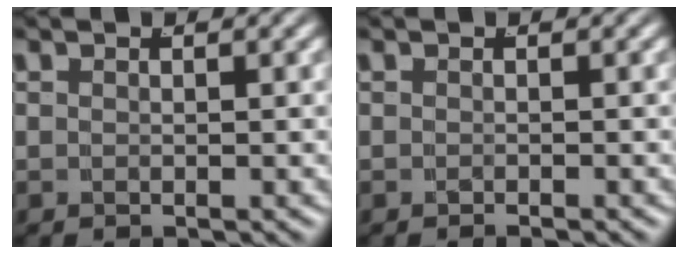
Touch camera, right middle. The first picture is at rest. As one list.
[{"total": 0.6, "force": [-0.6, -0.2, 0.1], "torque": [-0.003, 0.002, -0.011]}]